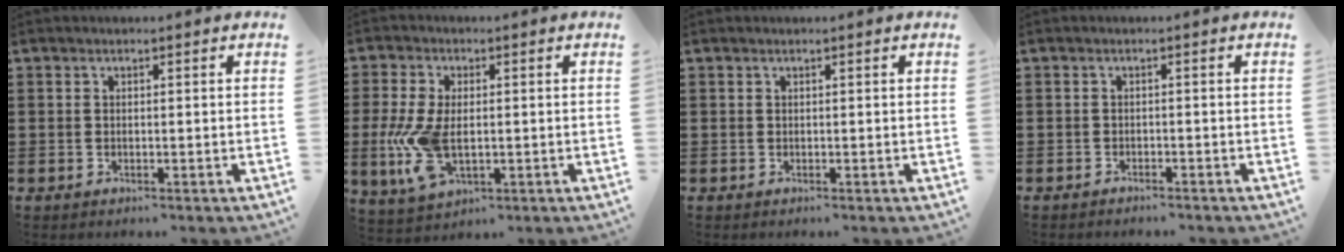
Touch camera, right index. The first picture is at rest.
{"total": 8.8, "force": [-1.0, 4.6, 7.4], "torque": [-0.185, -0.011, -0.023]}
{"total": 0.0}
{"total": 1.2, "force": [-1.2, 0.1, 0.0], "torque": [-0.004, 0.002, -0.027]}